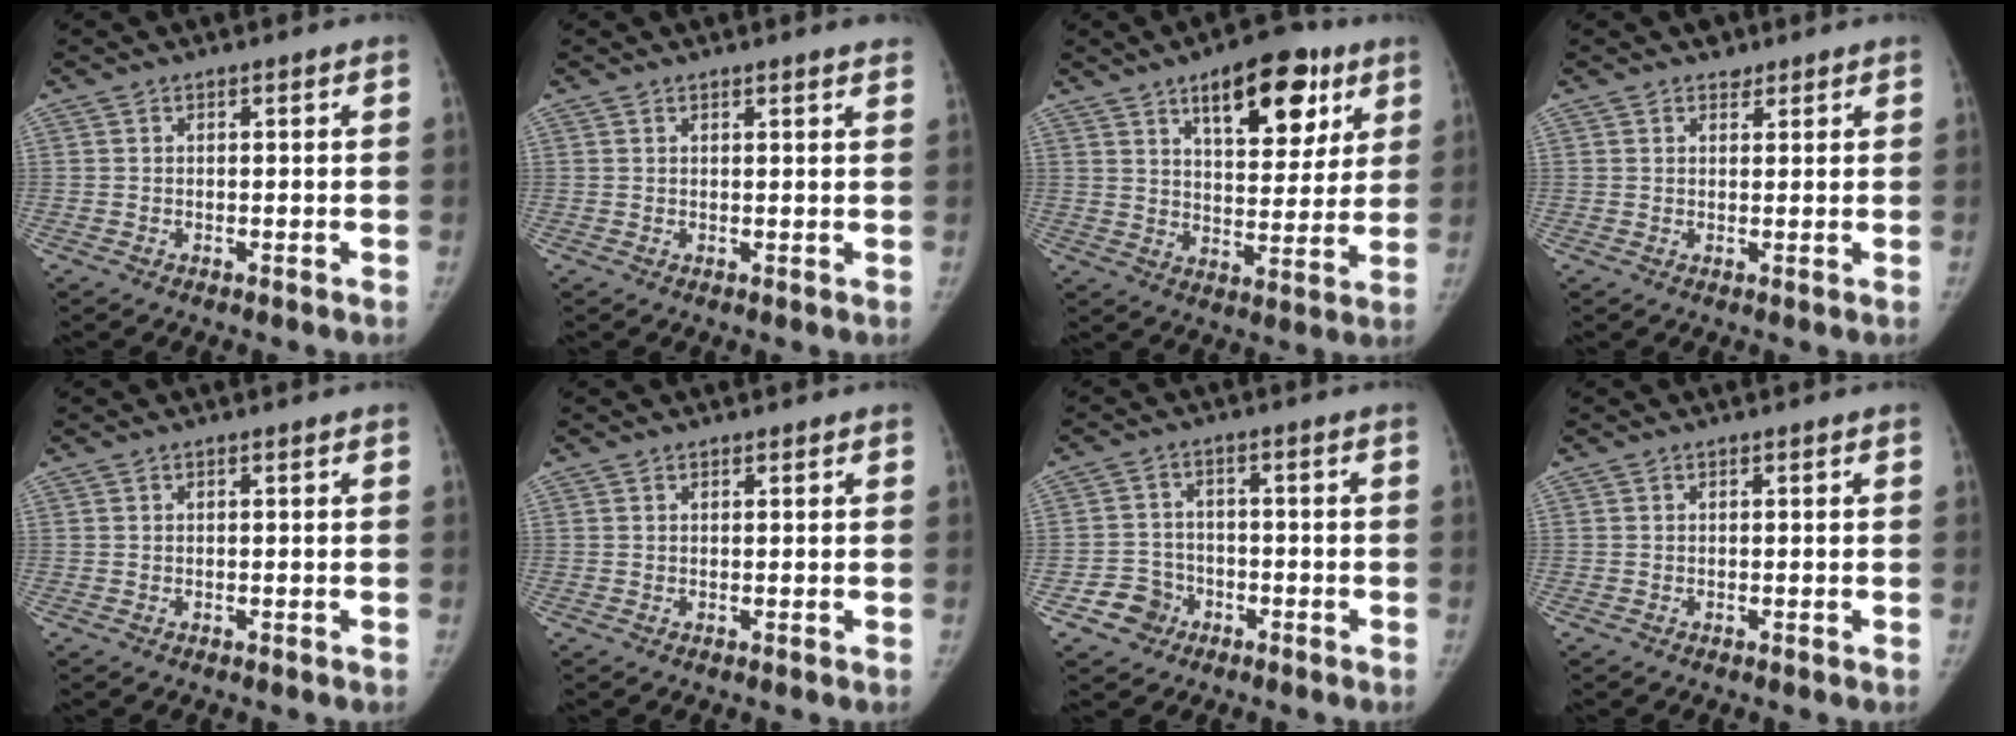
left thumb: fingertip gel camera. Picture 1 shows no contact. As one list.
[{"total": 2.3, "force": [2.1, 0.1, 1.0], "torque": [-0.007, -0.005, 0.015]}, {"total": 15.9, "force": [8.4, 7.4, 11.2], "torque": [-0.110, -0.030, 0.124]}, {"total": 1.7, "force": [1.2, 1.2, 0.1], "torque": [0.013, -0.007, 0.012]}, {"total": 0.0}, {"total": 0.0}, {"total": 5.4, "force": [-2.8, 4.6, 0.7], "torque": [0.016, 0.022, -0.049]}, {"total": 0.0}]